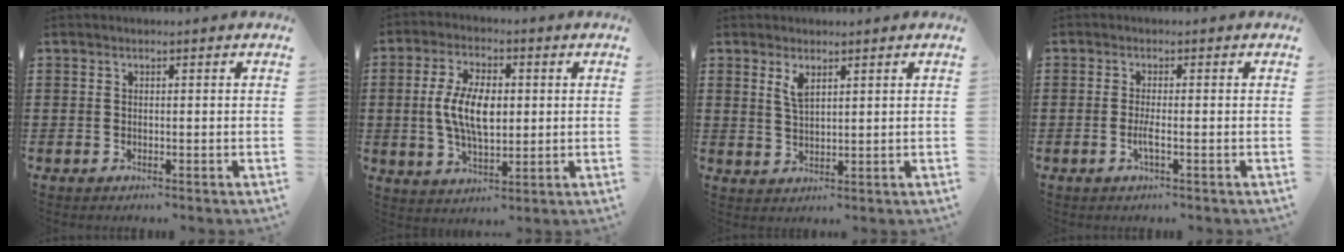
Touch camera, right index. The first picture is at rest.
{"total": 8.7, "force": [0.3, 4.2, 7.6], "torque": [-0.162, 0.008, 0.001]}
{"total": 2.7, "force": [1.7, 0.9, 1.9], "torque": [-0.043, 0.003, 0.029]}
{"total": 2.3, "force": [-0.8, 0.1, 2.2], "torque": [-0.045, -0.004, -0.017]}